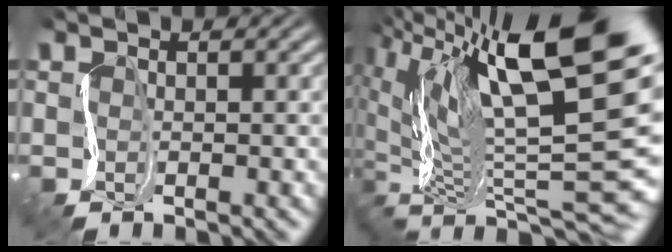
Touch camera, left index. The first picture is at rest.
{"total": 14.3, "force": [1.0, 6.2, 12.9], "torque": [-0.201, 0.001, 0.016]}